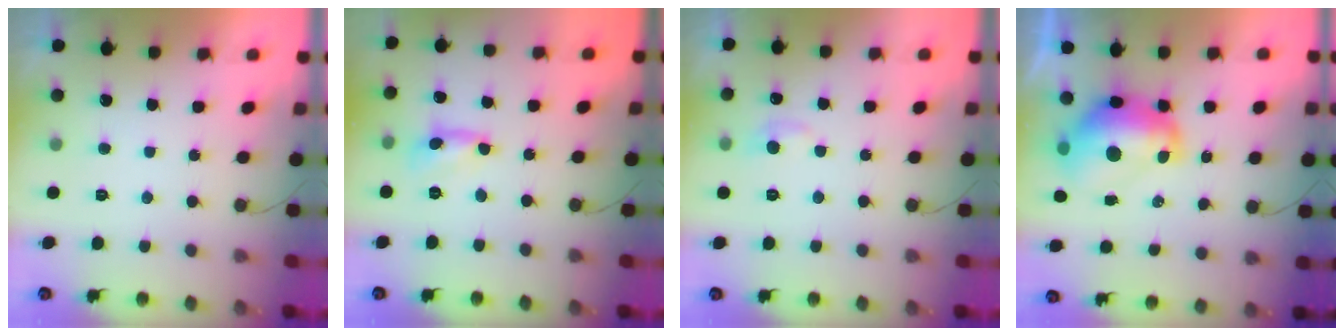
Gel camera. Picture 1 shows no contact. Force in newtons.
{"total": 1.8, "press": 1.8, "slide": 0.2}
{"total": 5.5, "press": 5.5, "slide": 0.7}
{"total": 13.1, "press": 13.0, "slide": 1.3}